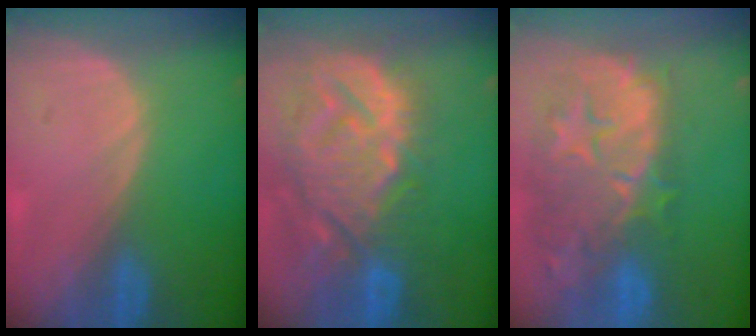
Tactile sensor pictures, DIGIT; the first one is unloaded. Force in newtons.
{"total": 14.4, "press": 12.3, "slide": 7.5}
{"total": 12.9, "press": 11.5, "slide": 5.8}